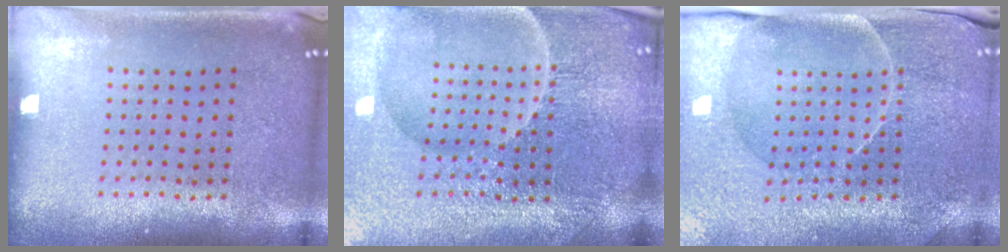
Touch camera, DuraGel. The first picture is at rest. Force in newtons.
{"total": 5.1, "press": 5.0, "slide": 1.3}
{"total": 3.8, "press": 3.7, "slide": 0.7}